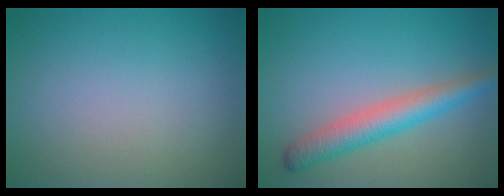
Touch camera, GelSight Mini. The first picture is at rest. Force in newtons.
{"total": 4.0, "press": 4.0, "slide": 0.1}